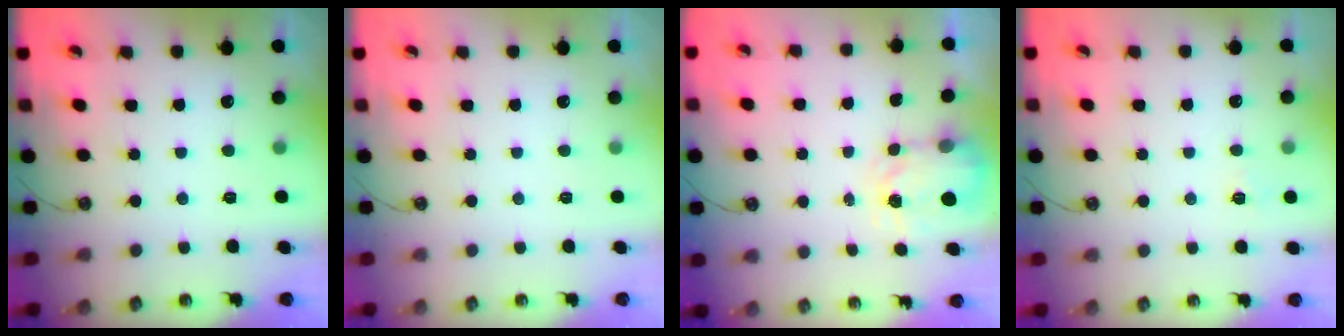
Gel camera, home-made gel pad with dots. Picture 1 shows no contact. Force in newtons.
{"total": 0.0}
{"total": 4.0, "press": 3.9, "slide": 0.6}
{"total": 2.8, "press": 2.8, "slide": 0.3}